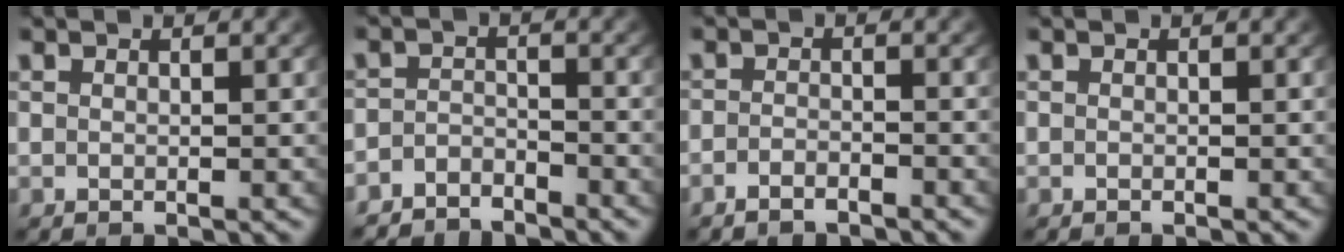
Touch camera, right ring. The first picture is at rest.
{"total": 3.8, "force": [-3.5, 1.4, 0.2], "torque": [-0.007, -0.019, -0.058]}
{"total": 2.3, "force": [-2.2, 0.5, 0.4], "torque": [-0.012, -0.008, -0.037]}
{"total": 0.0}